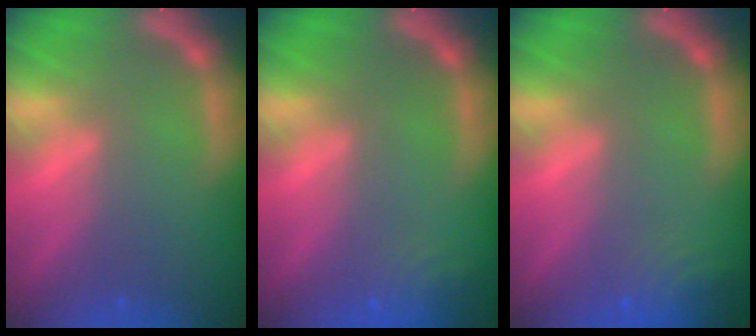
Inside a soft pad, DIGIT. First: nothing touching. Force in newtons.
{"total": 3.0}
{"total": 4.0}